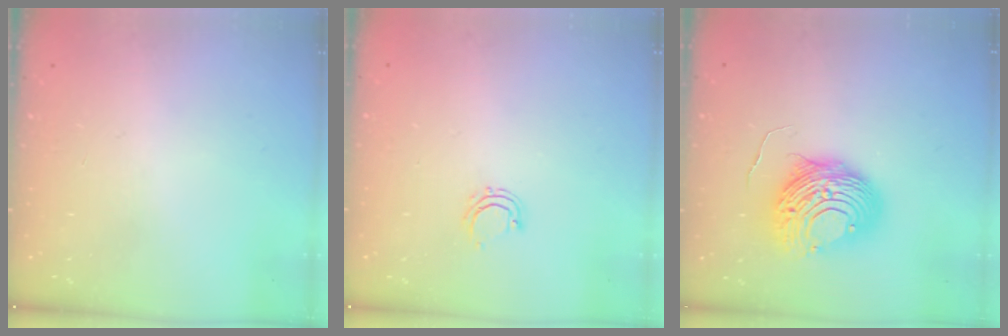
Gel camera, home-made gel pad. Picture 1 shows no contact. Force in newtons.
{"total": 5.2, "press": 5.1, "slide": 1.0}
{"total": 12.7, "press": 12.7, "slide": 1.3}